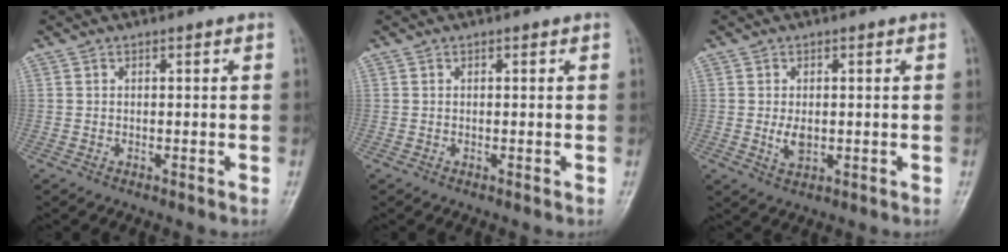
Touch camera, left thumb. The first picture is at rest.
{"total": 0.6, "force": [0.3, 0.4, 0.3], "torque": [0.001, 0.000, 0.001]}
{"total": 3.5, "force": [-0.1, 2.3, 2.7], "torque": [-0.041, -0.006, 0.000]}